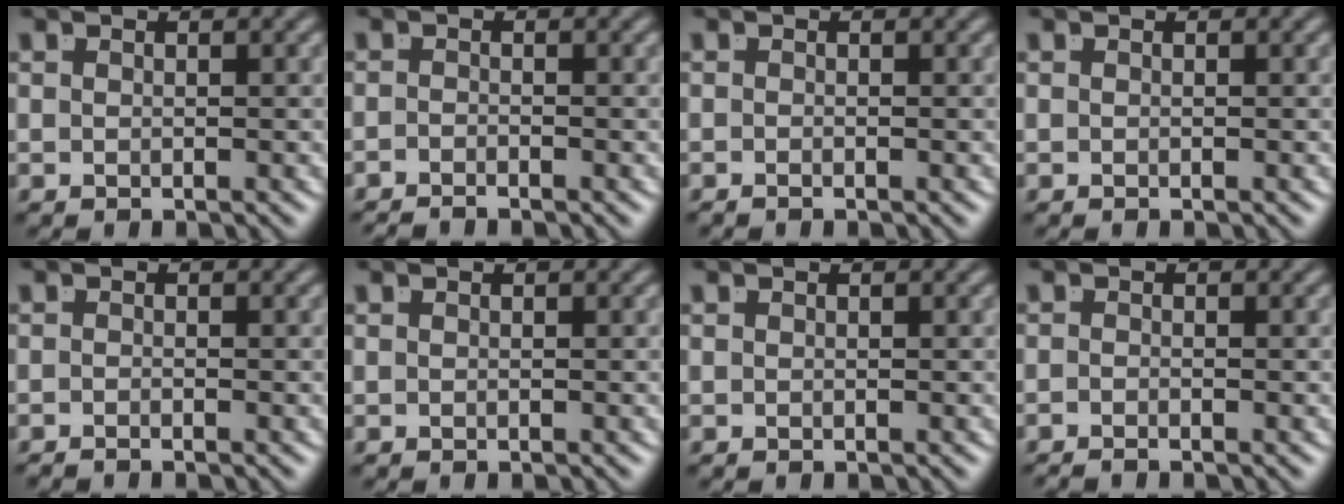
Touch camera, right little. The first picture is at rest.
{"total": 1.7, "force": [-1.6, -0.6, -0.1], "torque": [0.005, -0.010, -0.025]}
{"total": 0.9, "force": [-0.7, -0.6, 0.1], "torque": [0.002, -0.004, -0.010]}
{"total": 0.0}
{"total": 1.2, "force": [-1.0, -0.7, 0.0], "torque": [0.005, -0.008, -0.014]}
{"total": 0.0}
{"total": 0.0}
{"total": 1.3, "force": [-1.2, -0.5, 0.1], "torque": [0.001, -0.008, -0.018]}